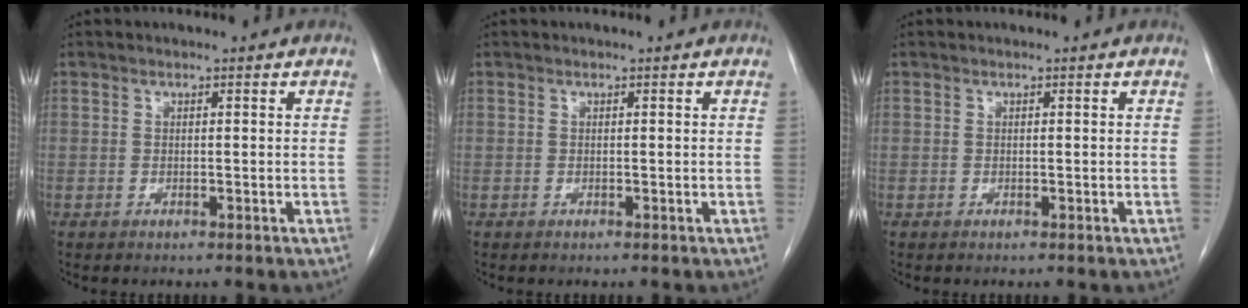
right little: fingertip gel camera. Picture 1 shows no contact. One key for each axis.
{"total": 0.0}
{"total": 0.0}